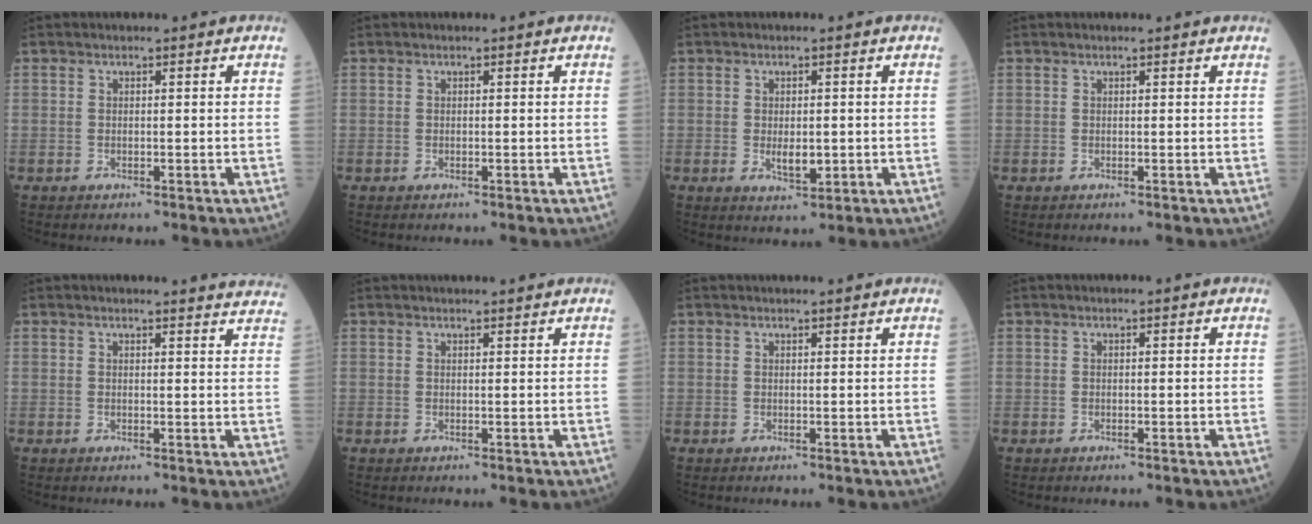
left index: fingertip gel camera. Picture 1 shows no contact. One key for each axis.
{"total": 0.0}
{"total": 3.3, "fx": -0.5, "fy": 1.5, "fz": 2.9, "tx": -0.052, "ty": -0.005, "tz": -0.002}
{"total": 1.0, "fx": -0.8, "fy": -0.2, "fz": -0.5, "tx": 0.003, "ty": 0.000, "tz": -0.014}
{"total": 9.8, "fx": 9.8, "fy": 0.3, "fz": 1.2, "tx": 0.015, "ty": -0.054, "tz": 0.072}
{"total": 3.4, "fx": 3.3, "fy": 0.1, "fz": 1.0, "tx": -0.012, "ty": 0.015, "tz": 0.041}
{"total": 2.9, "fx": 2.8, "fy": 0.0, "fz": 0.9, "tx": -0.009, "ty": 0.015, "tz": 0.035}
{"total": 0.0}